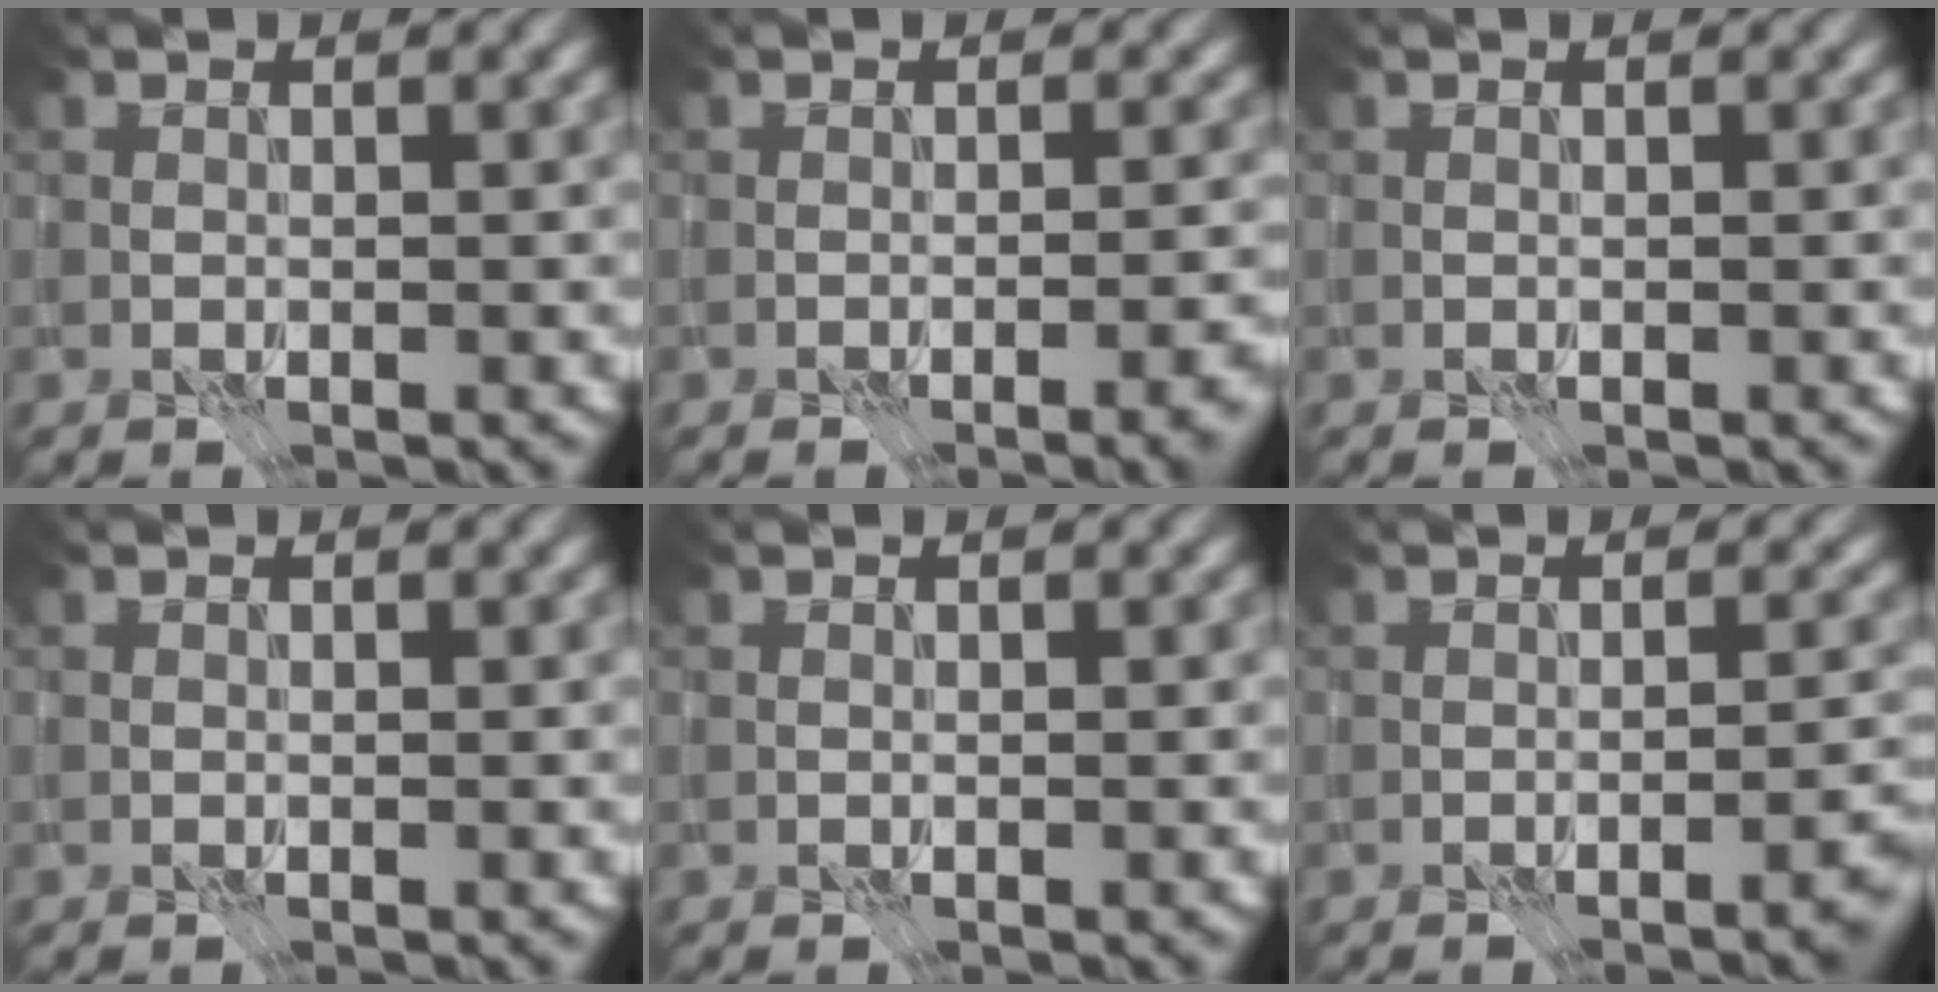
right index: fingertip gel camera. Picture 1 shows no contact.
{"total": 3.7, "force": [-2.1, 0.9, 2.9], "torque": [-0.042, 0.012, -0.029]}
{"total": 0.0}
{"total": 0.0}
{"total": 0.0}
{"total": 3.3, "force": [-1.9, 0.7, 2.6], "torque": [-0.029, 0.010, -0.032]}